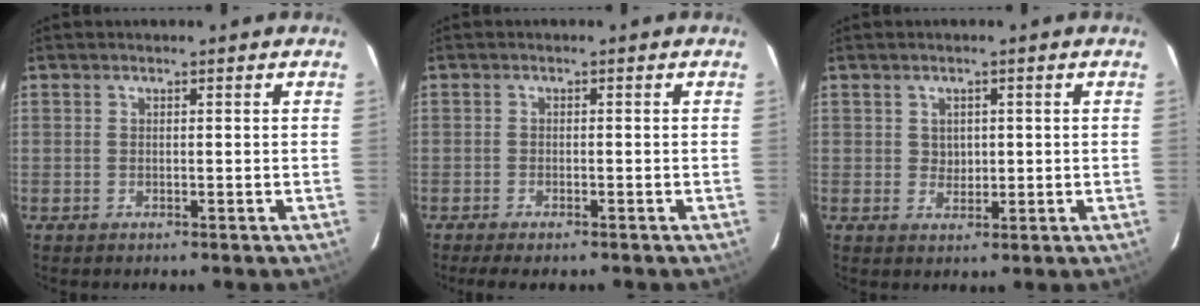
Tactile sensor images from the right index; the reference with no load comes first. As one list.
[{"total": 4.0, "force": [-3.2, 0.9, 2.2], "torque": [-0.054, -0.015, -0.054]}, {"total": 2.4, "force": [0.4, 2.2, 0.9], "torque": [-0.011, 0.004, 0.010]}]